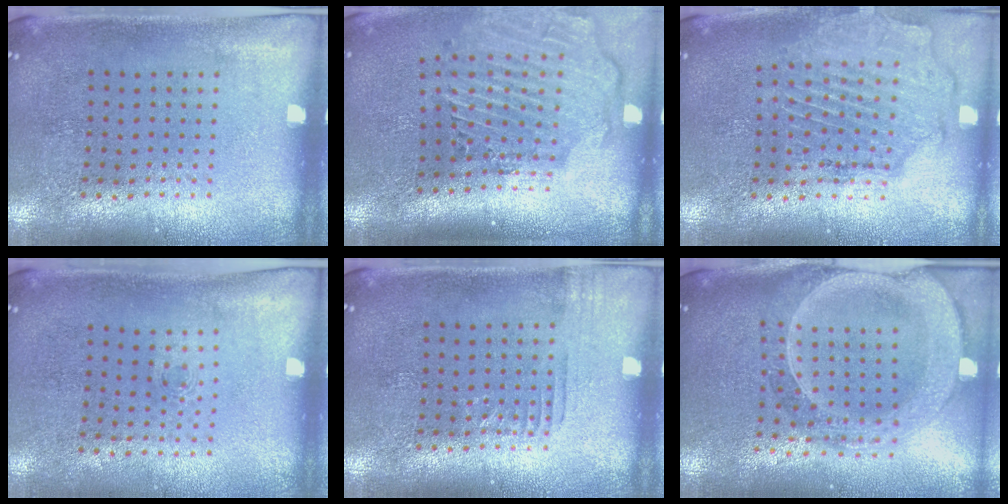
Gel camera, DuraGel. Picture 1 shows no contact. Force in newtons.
{"total": 2.9, "press": 2.3, "slide": 1.8}
{"total": 1.6, "press": 1.6, "slide": 0.5}
{"total": 0.5, "press": 0.3, "slide": 0.4}
{"total": 0.9, "press": 0.9, "slide": 0.2}
{"total": 2.7, "press": 2.4, "slide": 1.1}